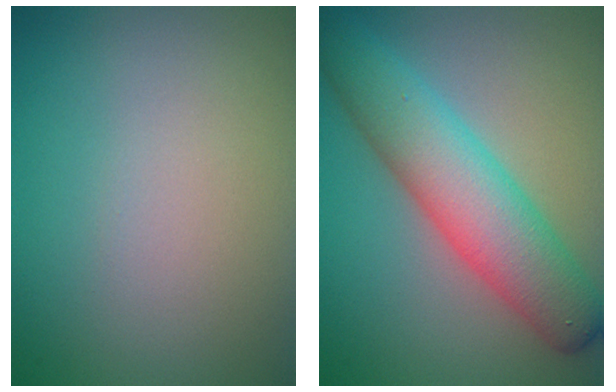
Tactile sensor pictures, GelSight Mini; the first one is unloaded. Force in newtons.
{"total": 7.5, "press": 7.5, "slide": 0.2}